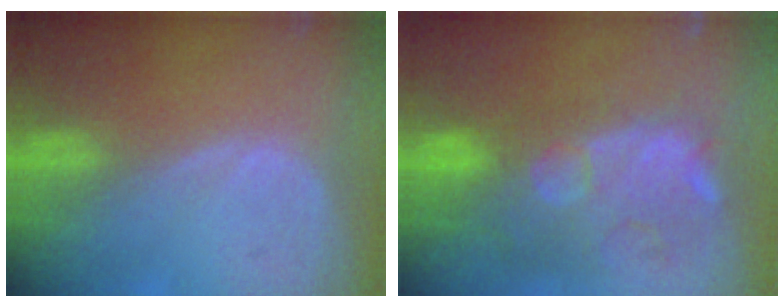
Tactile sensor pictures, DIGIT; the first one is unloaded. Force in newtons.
{"total": 11.7, "press": 10.7, "slide": 4.8}